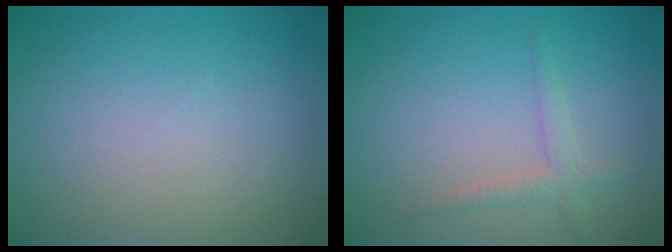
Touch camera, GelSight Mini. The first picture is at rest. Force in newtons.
{"total": 1.6, "press": 1.6, "slide": 0.1}